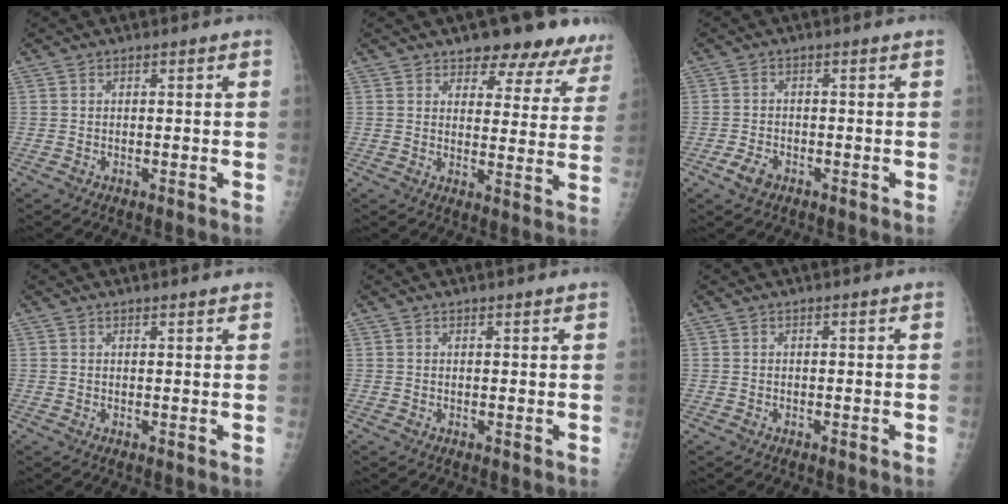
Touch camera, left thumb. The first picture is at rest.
{"total": 13.3, "force": [11.2, 5.4, 4.9], "torque": [0.000, -0.064, 0.120]}
{"total": 2.9, "force": [-1.6, 1.8, 1.7], "torque": [-0.032, 0.004, -0.026]}
{"total": 1.7, "force": [1.5, 0.2, 0.8], "torque": [-0.003, -0.003, 0.021]}
{"total": 1.0, "force": [0.9, 0.0, 0.4], "torque": [-0.004, -0.001, 0.014]}
{"total": 0.0}